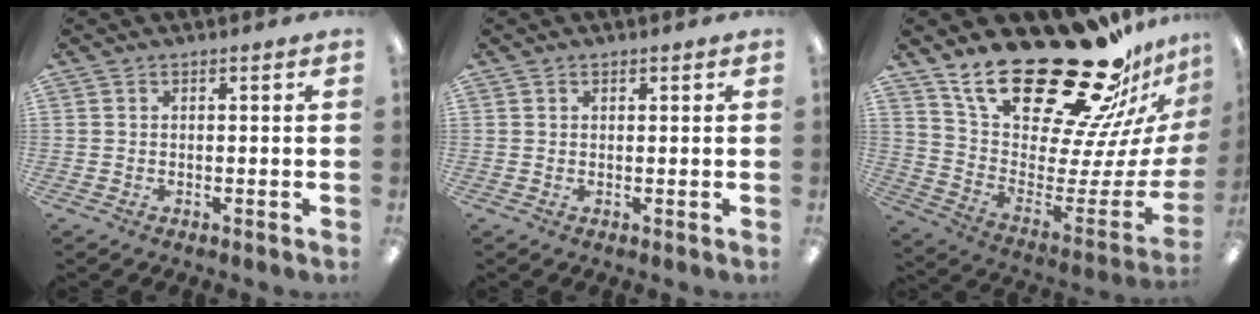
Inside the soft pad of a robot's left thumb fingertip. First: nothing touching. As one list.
[{"total": 0.5, "force": [0.4, 0.3, 0.1], "torque": [-0.003, 0.002, 0.008]}, {"total": 31.3, "force": [22.1, 11.8, 18.7], "torque": [-0.289, -0.161, 0.400]}]